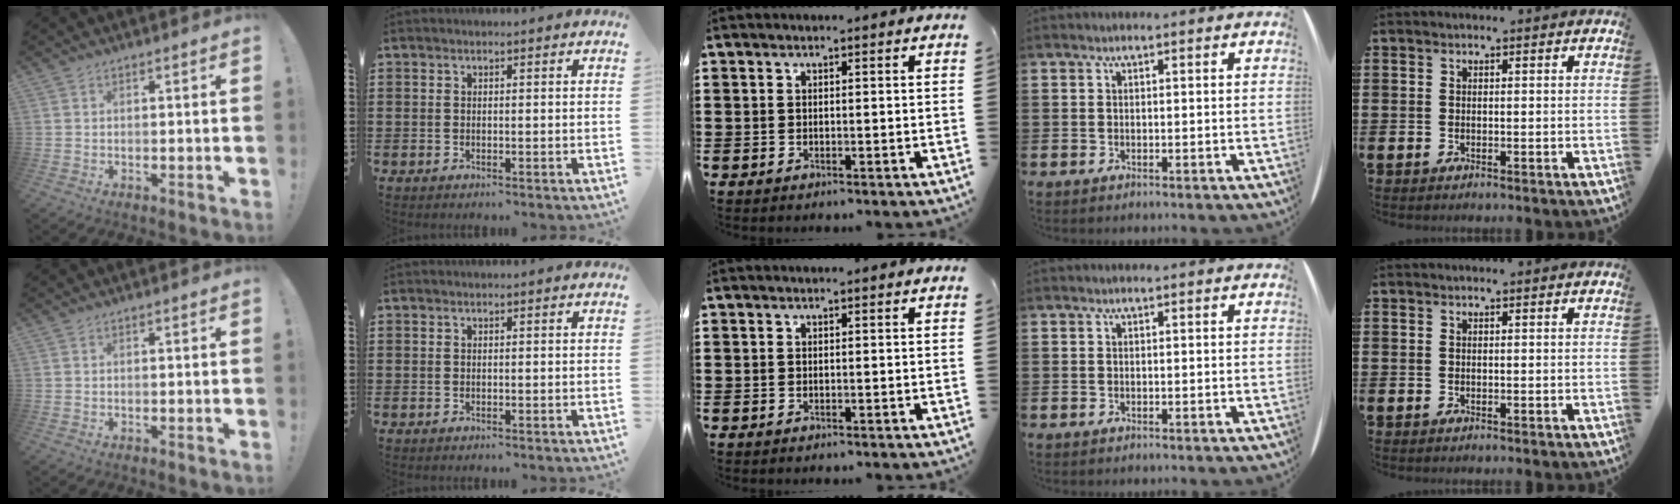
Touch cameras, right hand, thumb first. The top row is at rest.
{}